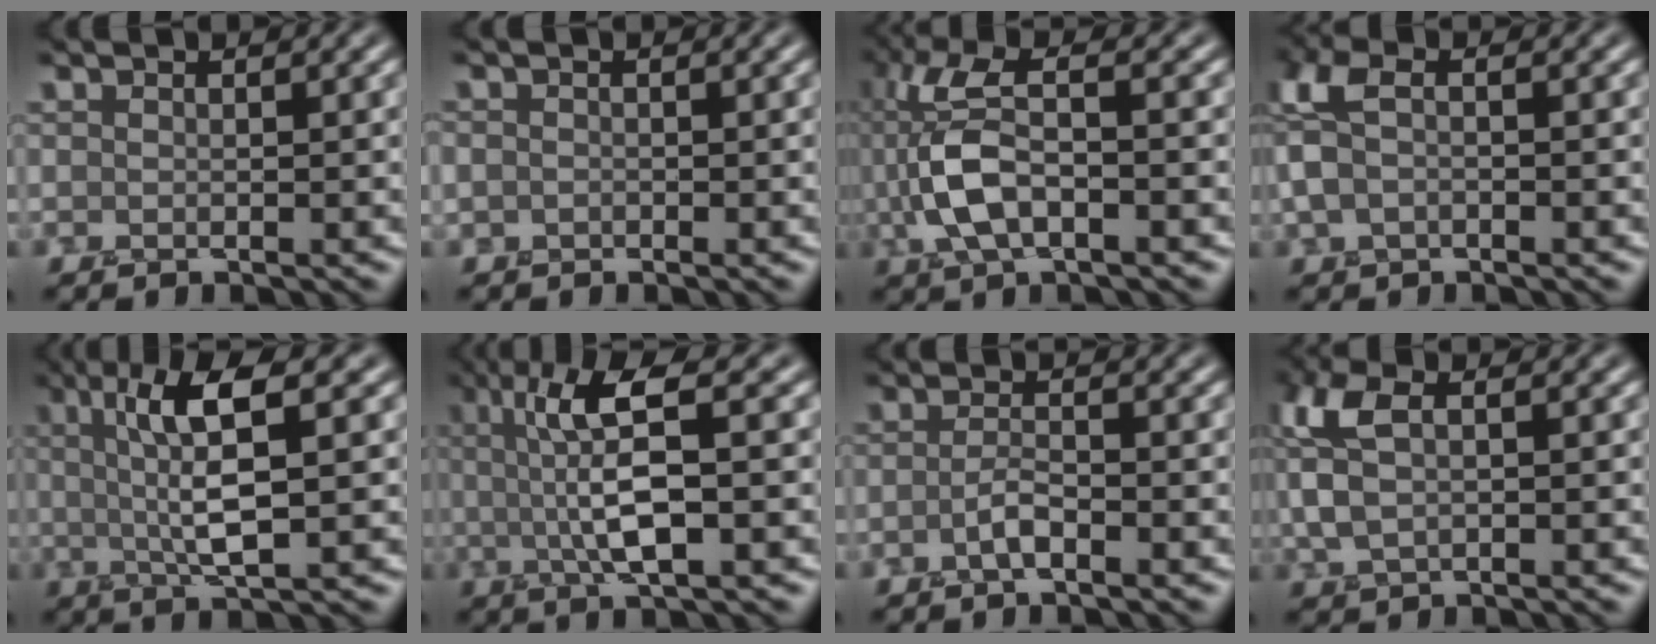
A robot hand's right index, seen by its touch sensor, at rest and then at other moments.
{"total": 0.9, "force": [-0.3, 0.8, 0.3], "torque": [0.000, -0.004, -0.008]}
{"total": 6.9, "force": [0.0, 3.0, 6.2], "torque": [-0.141, 0.009, -0.004]}
{"total": 4.4, "force": [0.2, 2.8, 3.4], "torque": [-0.087, 0.010, -0.005]}
{"total": 6.6, "force": [1.6, 1.5, 6.3], "torque": [-0.113, 0.005, 0.029]}
{"total": 7.2, "force": [1.1, 1.7, 6.9], "torque": [-0.126, 0.007, 0.020]}
{"total": 1.7, "force": [-0.8, 0.4, 1.4], "torque": [-0.029, 0.004, -0.019]}
{"total": 5.5, "force": [1.1, 3.1, 4.4], "torque": [-0.108, 0.009, 0.016]}